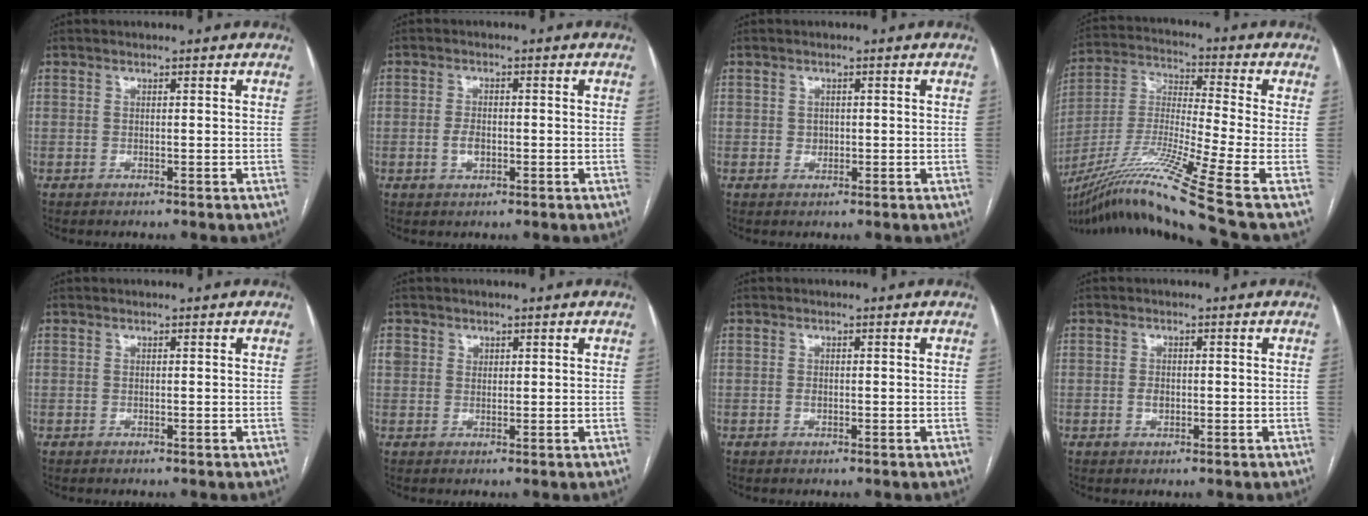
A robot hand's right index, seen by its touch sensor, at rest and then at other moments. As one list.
[{"total": 2.8, "force": [-0.6, 1.5, 2.2], "torque": [-0.042, 0.001, -0.010]}, {"total": 1.4, "force": [0.1, 1.2, 0.6], "torque": [-0.006, 0.001, 0.004]}, {"total": 18.2, "force": [-12.6, -3.2, 12.7], "torque": [-0.267, -0.018, -0.232]}, {"total": 0.0}, {"total": 3.4, "force": [1.3, 3.0, 0.9], "torque": [-0.019, 0.013, 0.030]}, {"total": 0.8, "force": [-0.1, 0.6, 0.6], "torque": [-0.011, 0.000, -0.002]}, {"total": 1.7, "force": [-0.3, 1.2, 1.3], "torque": [-0.021, 0.002, -0.003]}]